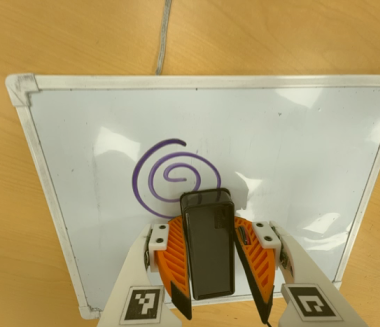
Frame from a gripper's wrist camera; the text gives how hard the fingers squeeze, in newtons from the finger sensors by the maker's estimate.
{"total": 10.6, "left": 12.2, "right": 9.0}